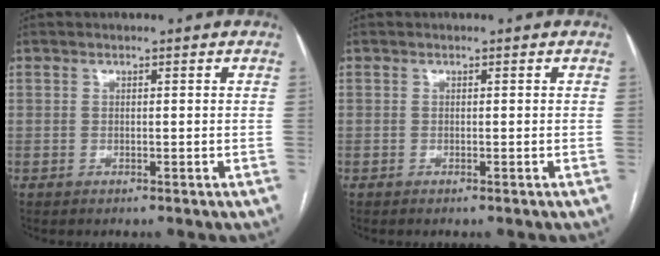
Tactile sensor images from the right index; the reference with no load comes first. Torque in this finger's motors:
{"motor_torque": [0.13, -0.10, 0.06, 0.00]}